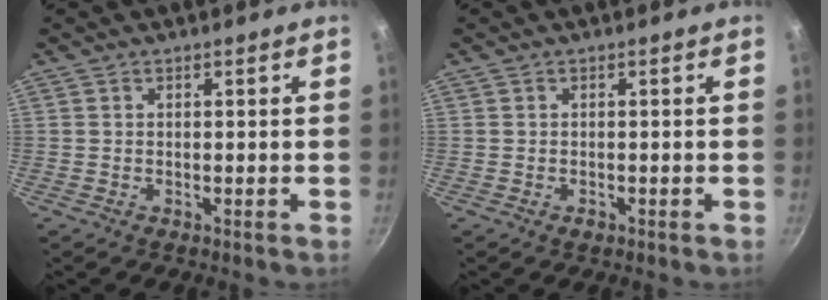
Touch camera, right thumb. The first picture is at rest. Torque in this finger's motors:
{"motor_torque": [-0.29, 0.08, -0.44, 0.27, 0.02]}